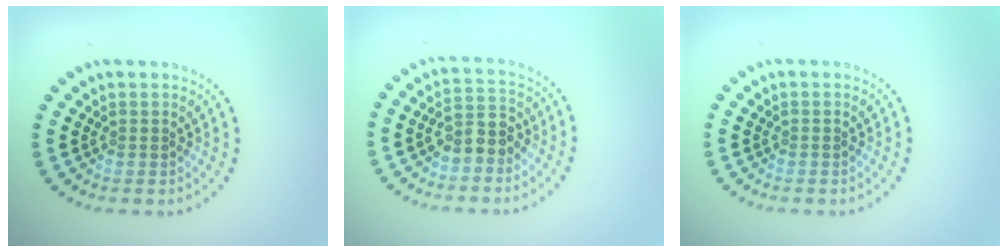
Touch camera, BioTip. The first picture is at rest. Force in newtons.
{"total": 2.8, "press": 2.7, "slide": 0.9}
{"total": 0.0}